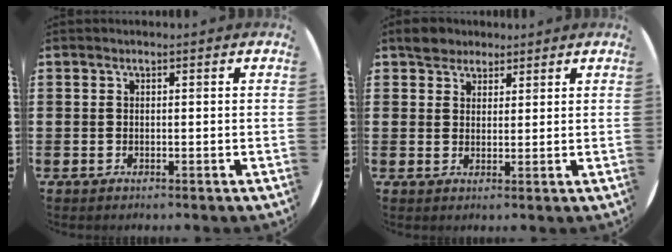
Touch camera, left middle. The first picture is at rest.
{"total": 3.0, "force": [2.6, 1.5, 0.0], "torque": [0.006, 0.003, 0.048]}